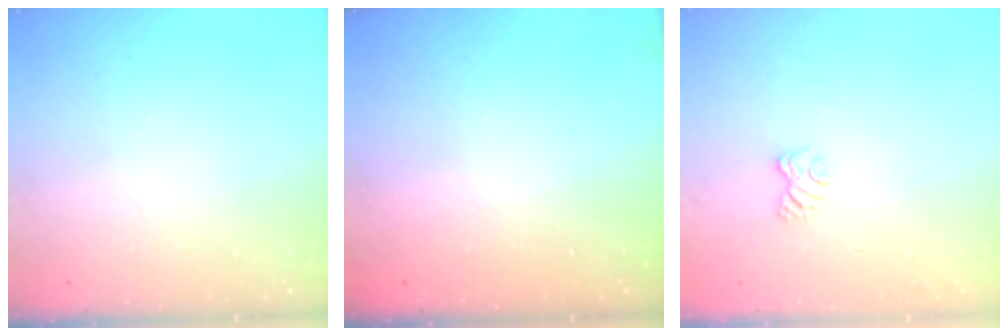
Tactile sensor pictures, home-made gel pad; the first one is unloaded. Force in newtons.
{"total": 2.3, "press": 2.2, "slide": 0.7}
{"total": 2.5, "press": 2.2, "slide": 1.2}